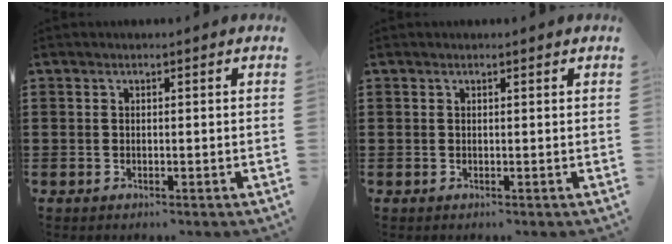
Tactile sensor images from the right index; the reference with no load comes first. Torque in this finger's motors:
{"motor_torque": [-0.04, -0.06, 0.02, -0.01]}